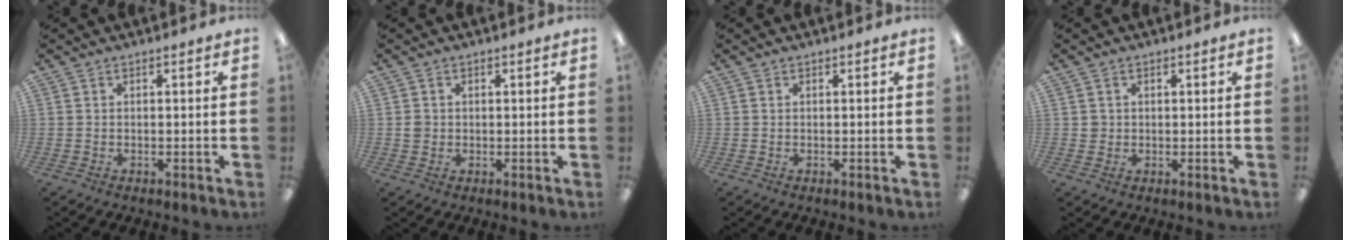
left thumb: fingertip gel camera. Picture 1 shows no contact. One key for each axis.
{"total": 1.9, "fx": 0.1, "fy": 1.8, "fz": 0.6, "tx": -0.004, "ty": 0.002, "tz": -0.002}
{"total": 0.0}
{"total": 1.7, "fx": 0.5, "fy": 1.6, "fz": 0.1, "tx": -0.005, "ty": 0.005, "tz": 0.007}